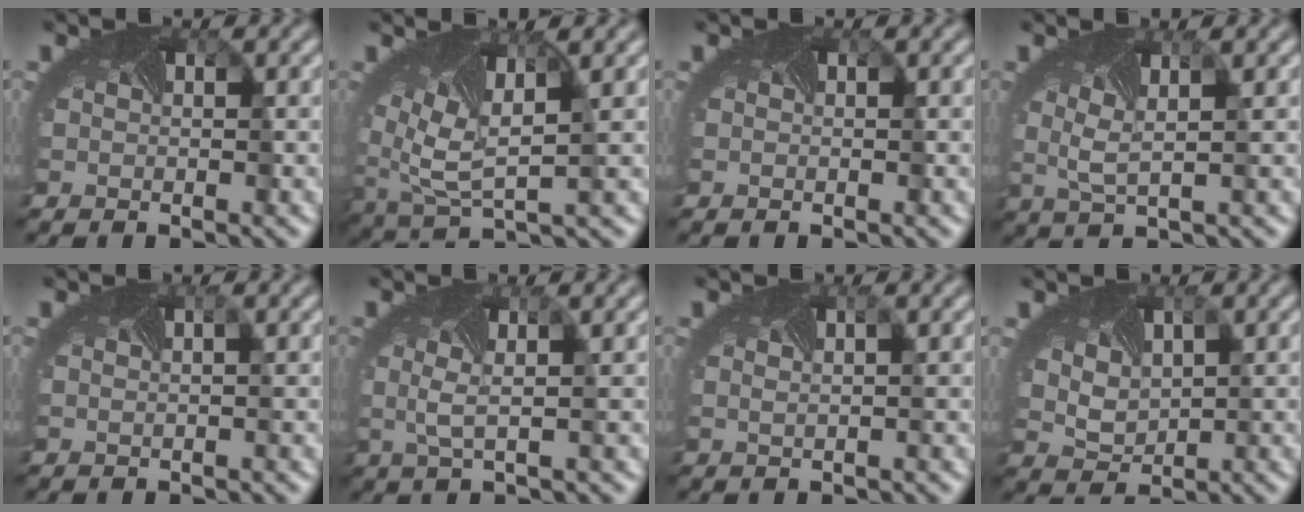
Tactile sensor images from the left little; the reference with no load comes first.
{"total": 6.6, "force": [1.6, 2.9, 5.7], "torque": [-0.129, -0.002, 0.034]}
{"total": 0.0}
{"total": 2.1, "force": [0.7, 0.1, 2.0], "torque": [-0.046, 0.000, 0.014]}
{"total": 0.6, "force": [0.5, 0.0, 0.3], "torque": [-0.007, 0.009, 0.008]}
{"total": 1.8, "force": [0.4, -0.1, 1.8], "torque": [-0.045, 0.001, 0.006]}
{"total": 1.5, "force": [1.0, 0.4, 1.0], "torque": [-0.009, 0.008, 0.007]}
{"total": 3.3, "force": [1.5, 2.2, 1.9], "torque": [-0.047, 0.006, 0.033]}